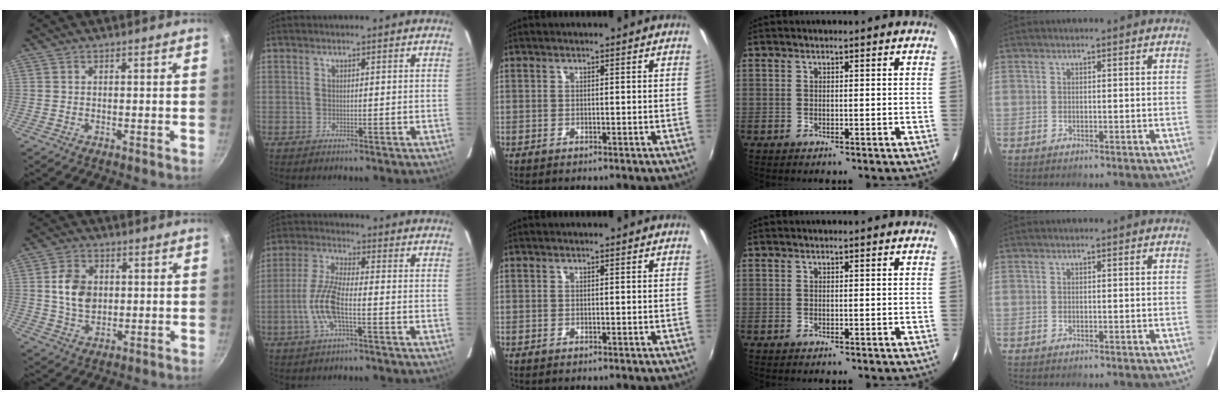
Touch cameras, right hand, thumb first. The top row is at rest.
{"thumb": {"total": 8.1, "force": [1.0, 6.0, 5.3], "torque": [-0.079, 0.001, 0.019]}, "index": {"total": 9.2, "force": [-2.8, 2.2, 8.5], "torque": [-0.186, 0.000, -0.058]}}